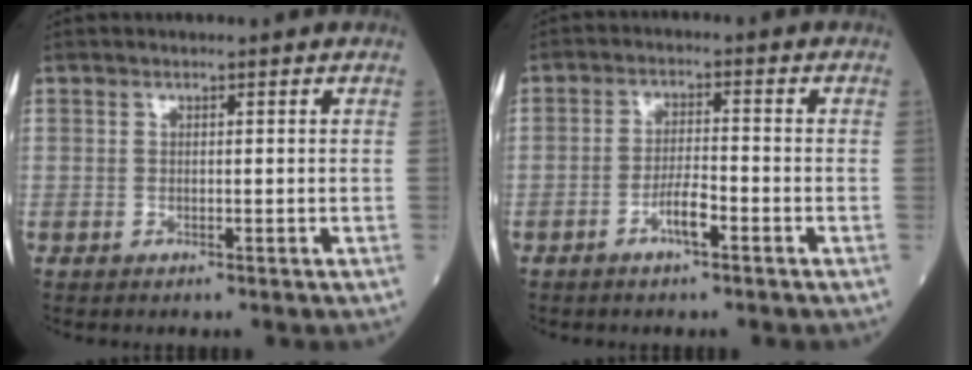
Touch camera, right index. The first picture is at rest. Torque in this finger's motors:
{"motor_torque": [0.44, -0.24, 0.07, 0.02]}